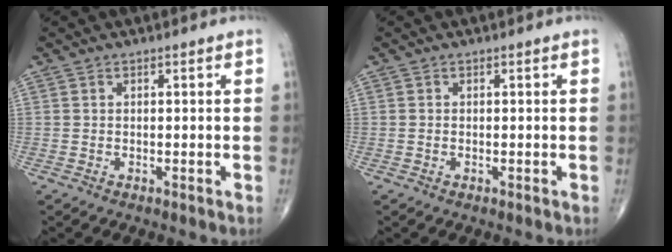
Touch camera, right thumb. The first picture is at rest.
{"total": 0.0}